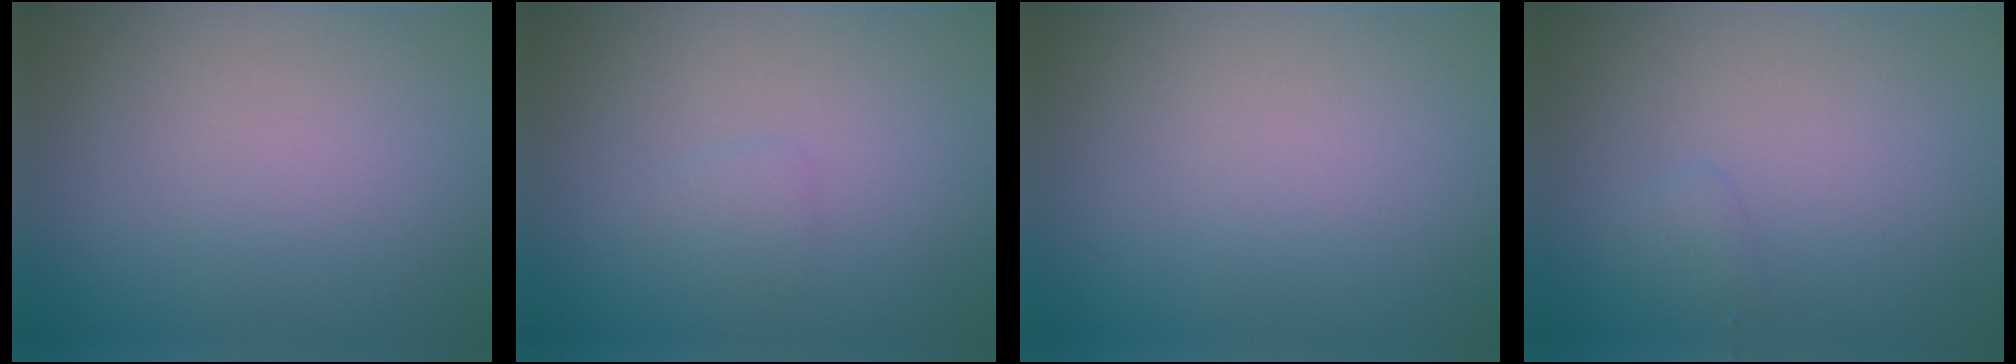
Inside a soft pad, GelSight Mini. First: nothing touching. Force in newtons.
{"total": 0.8, "press": 0.8, "slide": 0.0}
{"total": 0.0}
{"total": 0.8, "press": 0.8, "slide": 0.1}